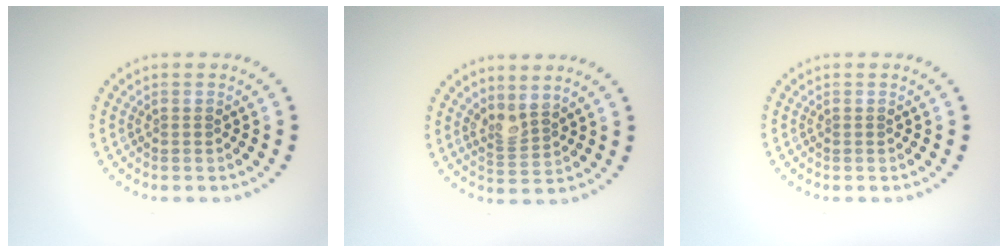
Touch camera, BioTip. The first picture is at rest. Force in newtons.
{"total": 2.1, "press": 1.6, "slide": 1.4}
{"total": 0.0}